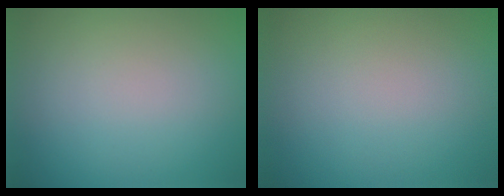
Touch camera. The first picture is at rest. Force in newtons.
{"total": 0.0}